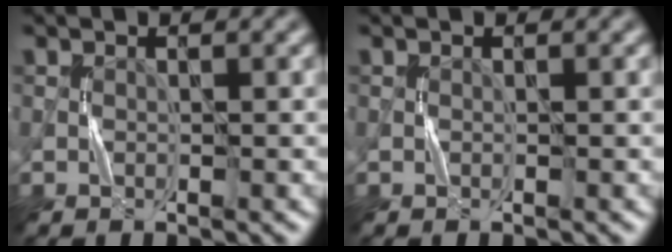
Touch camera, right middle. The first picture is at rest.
{"total": 0.0}